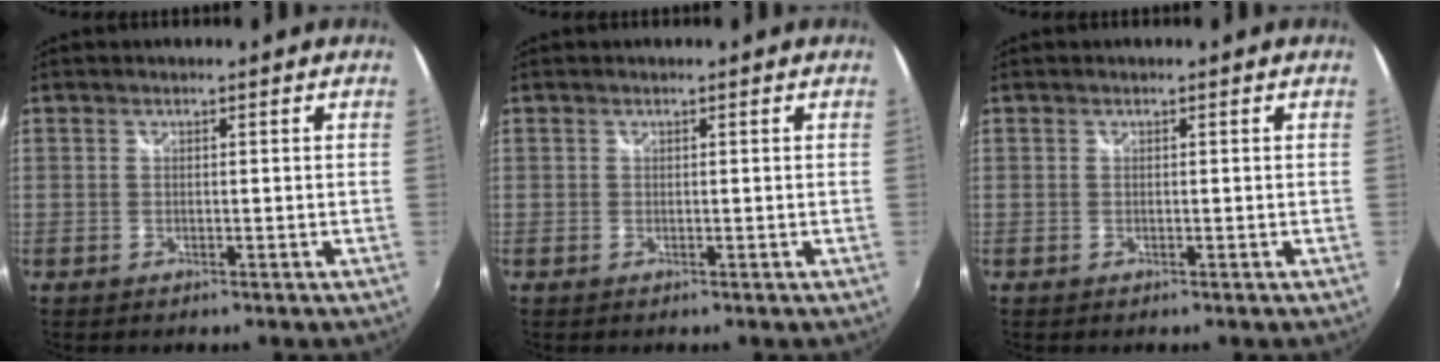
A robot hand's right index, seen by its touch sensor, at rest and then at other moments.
{"total": 0.0}
{"total": 0.0}